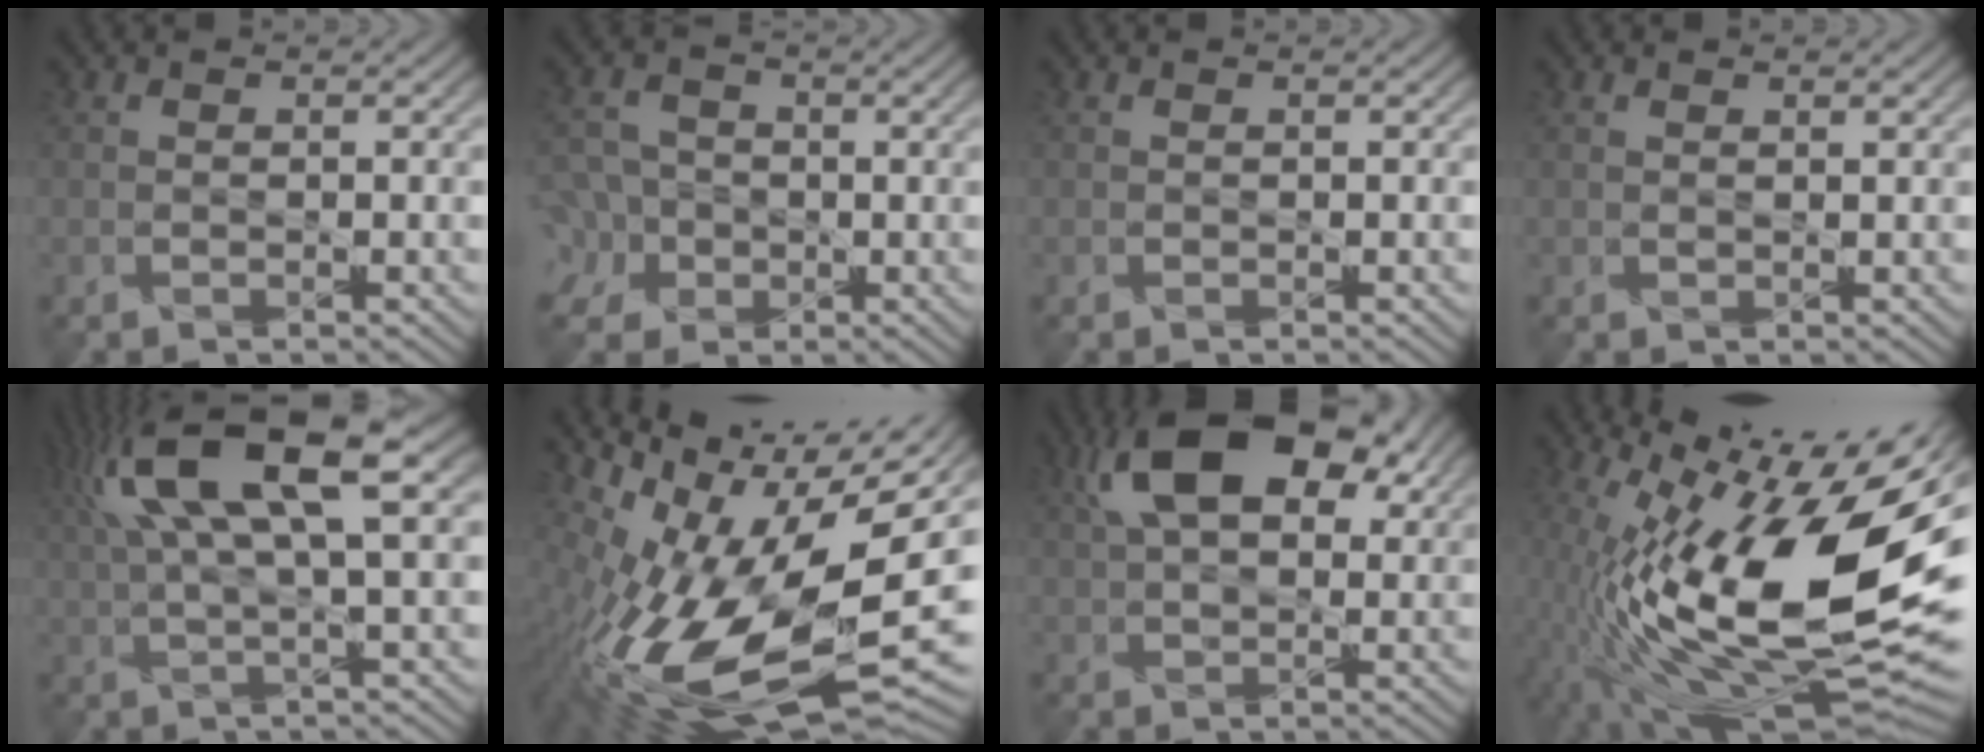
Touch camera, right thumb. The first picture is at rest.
{"total": 5.3, "force": [-1.3, 4.6, 2.1], "torque": [-0.054, -0.002, -0.039]}
{"total": 0.0}
{"total": 0.7, "force": [0.7, -0.1, 0.0], "torque": [0.000, 0.002, 0.010]}
{"total": 14.0, "force": [5.7, 3.6, 12.2], "torque": [-0.251, 0.021, 0.107]}
{"total": 17.8, "force": [-2.0, 7.7, 16.0], "torque": [-0.290, -0.015, -0.028]}
{"total": 13.7, "force": [5.6, 7.1, 10.3], "torque": [-0.190, 0.026, 0.080]}
{"total": 20.6, "force": [0.2, 7.1, 19.4], "torque": [-0.338, -0.015, -0.002]}